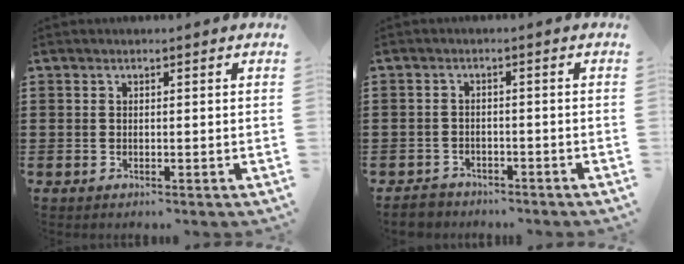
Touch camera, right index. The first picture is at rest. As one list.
[{"total": 2.1, "force": [-2.0, 0.7, -0.1], "torque": [-0.005, 0.004, -0.045]}]